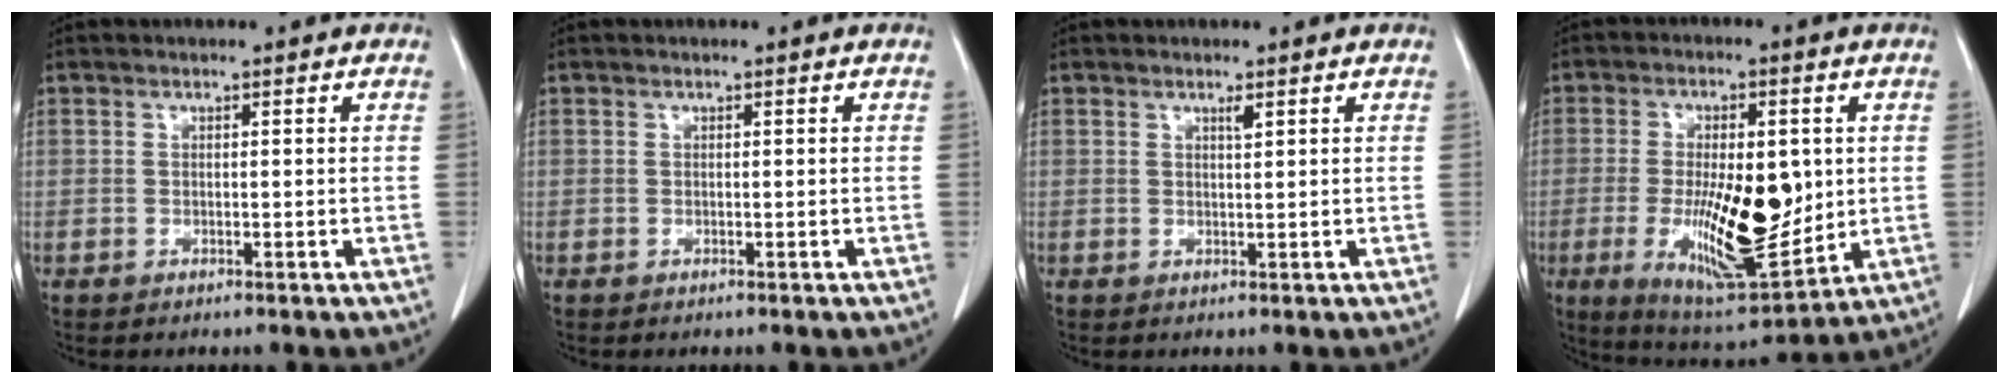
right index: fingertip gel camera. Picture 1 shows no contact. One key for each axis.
{"total": 0.0}
{"total": 0.9, "fx": 0.6, "fy": 0.0, "fz": 0.7, "tx": -0.014, "ty": -0.004, "tz": 0.011}
{"total": 16.1, "fx": -1.2, "fy": 5.2, "fz": 15.2, "tx": -0.262, "ty": -0.016, "tz": -0.004}